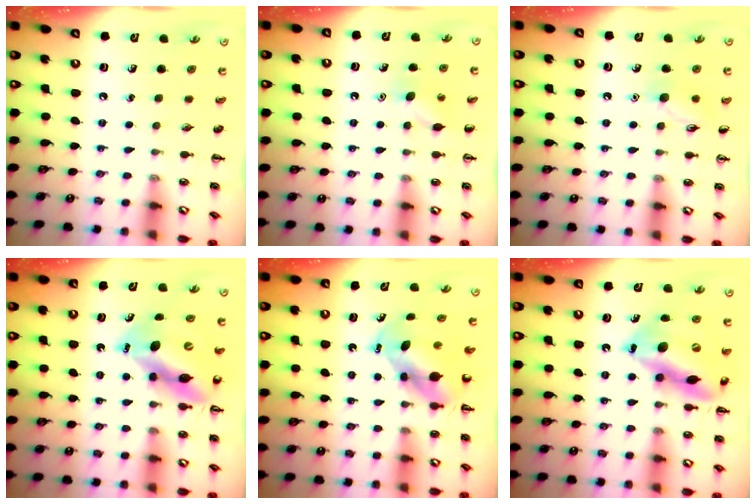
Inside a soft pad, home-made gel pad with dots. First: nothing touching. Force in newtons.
{"total": 4.6, "press": 4.5, "slide": 1.2}
{"total": 7.5, "press": 7.4, "slide": 1.0}
{"total": 12.7, "press": 12.2, "slide": 3.2}
{"total": 5.3, "press": 5.1, "slide": 1.4}
{"total": 17.1, "press": 16.6, "slide": 4.1}